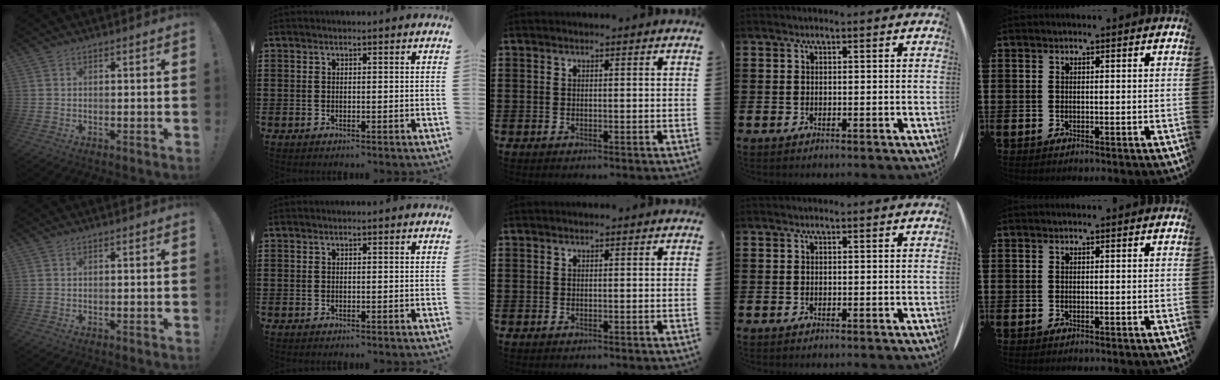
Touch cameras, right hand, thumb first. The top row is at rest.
{}